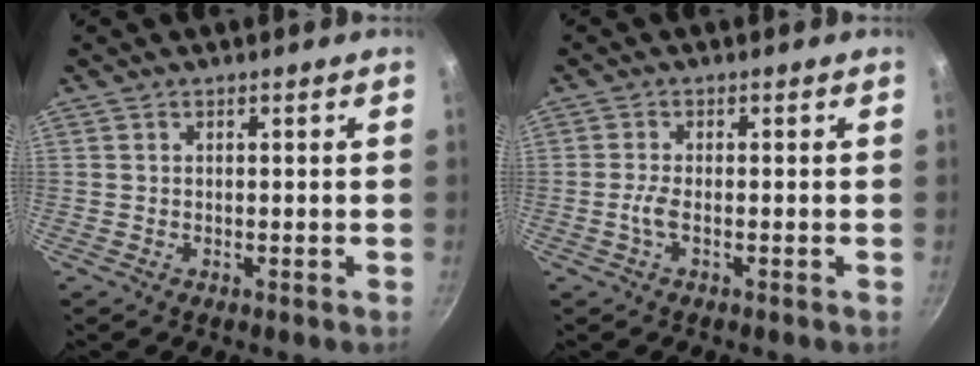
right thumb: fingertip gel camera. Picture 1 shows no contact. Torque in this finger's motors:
{"motor_torque": [0.08, -0.24, 0.49, -0.26, 0.18]}